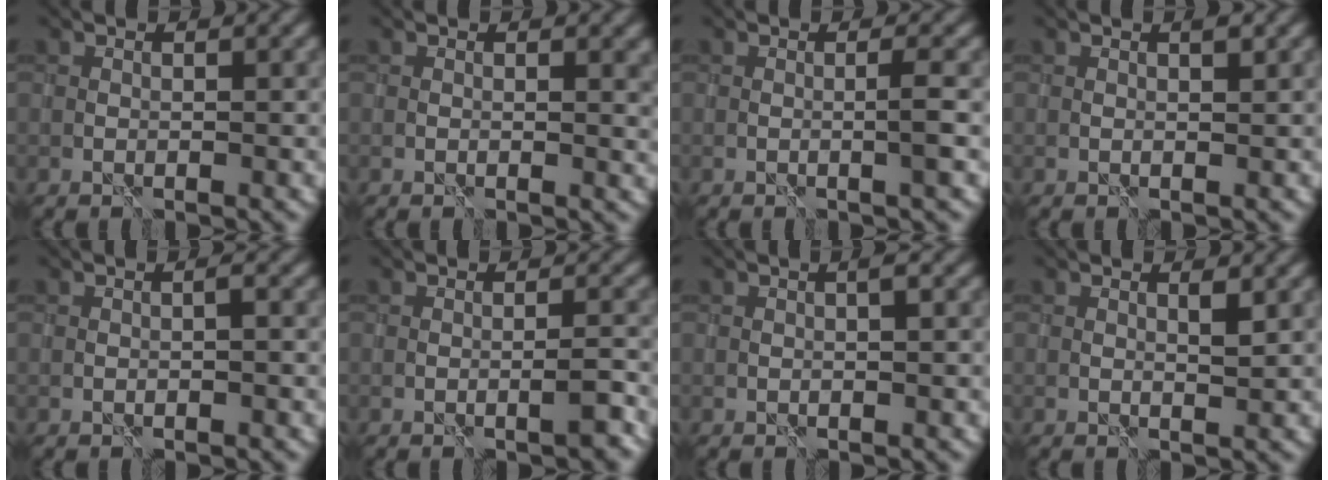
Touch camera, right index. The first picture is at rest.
{"total": 1.5, "force": [0.4, 0.5, 1.4], "torque": [-0.014, -0.002, 0.008]}
{"total": 1.4, "force": [-0.2, 0.1, 1.4], "torque": [-0.025, -0.002, -0.006]}
{"total": 1.0, "force": [0.5, 0.2, 0.9], "torque": [-0.012, 0.001, 0.009]}
{"total": 0.9, "force": [-0.3, 0.0, 0.8], "torque": [-0.014, 0.001, -0.003]}
{"total": 2.1, "force": [-0.8, 0.2, 2.0], "torque": [-0.030, 0.002, -0.012]}
{"total": 1.0, "force": [0.1, 0.0, 1.0], "torque": [-0.016, 0.004, 0.003]}
{"total": 0.9, "force": [0.5, 0.1, 0.8], "torque": [-0.013, -0.001, 0.007]}